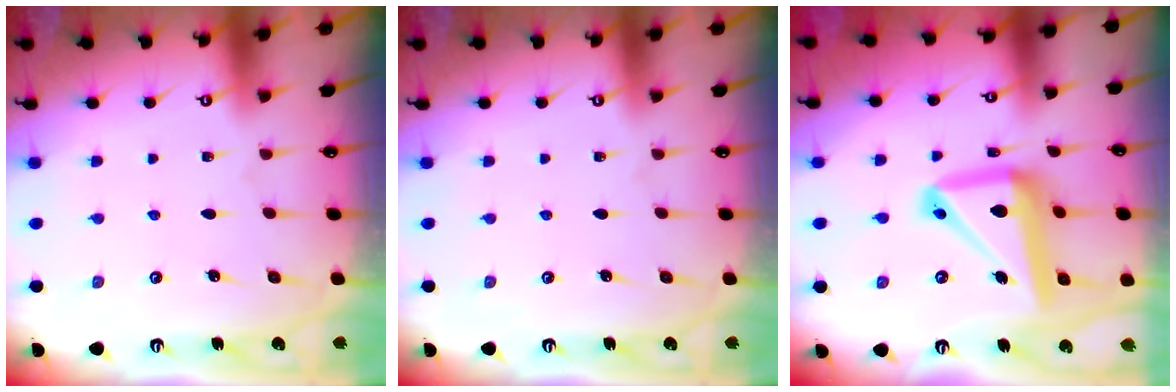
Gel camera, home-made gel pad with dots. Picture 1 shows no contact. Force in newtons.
{"total": 0.0}
{"total": 16.2, "press": 16.1, "slide": 1.8}